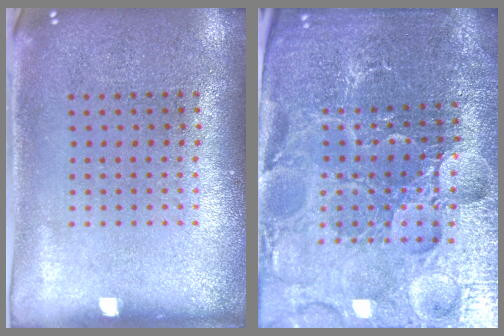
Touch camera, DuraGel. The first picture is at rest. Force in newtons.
{"total": 5.3, "press": 5.0, "slide": 1.6}